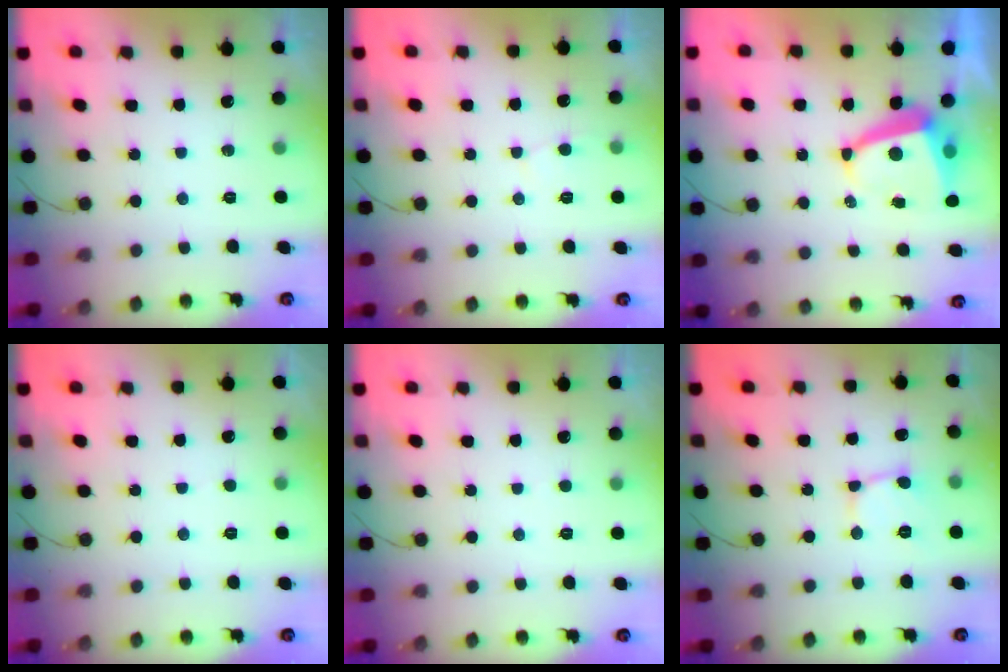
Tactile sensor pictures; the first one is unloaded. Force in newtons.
{"total": 3.3, "press": 3.3, "slide": 0.4}
{"total": 6.5, "press": 6.4, "slide": 0.9}
{"total": 2.5, "press": 2.5, "slide": 0.3}
{"total": 2.5, "press": 2.4, "slide": 0.3}
{"total": 2.6, "press": 2.6, "slide": 0.2}